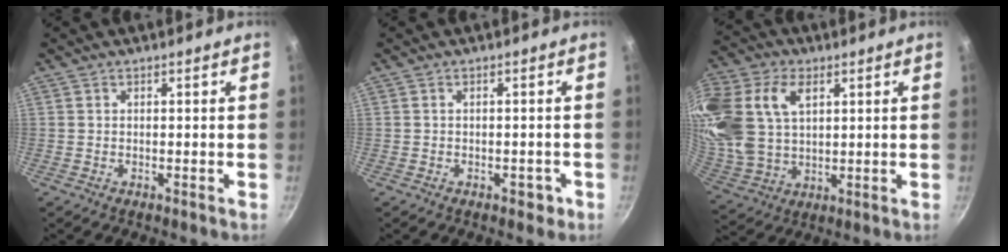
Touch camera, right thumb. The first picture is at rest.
{"total": 2.2, "force": [-1.0, 1.5, 1.3], "torque": [-0.002, 0.017, -0.004]}
{"total": 23.5, "force": [8.1, 15.9, 15.4], "torque": [-0.358, 0.013, 0.160]}